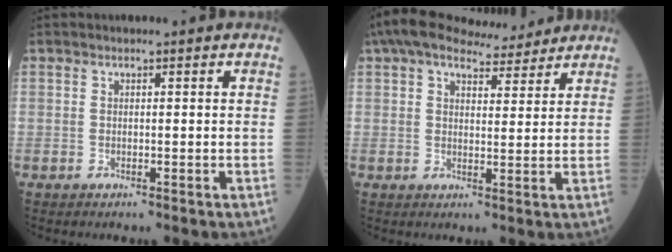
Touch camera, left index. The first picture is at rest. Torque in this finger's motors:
{"motor_torque": [1.13, -1.02, 0.21, 0.04]}